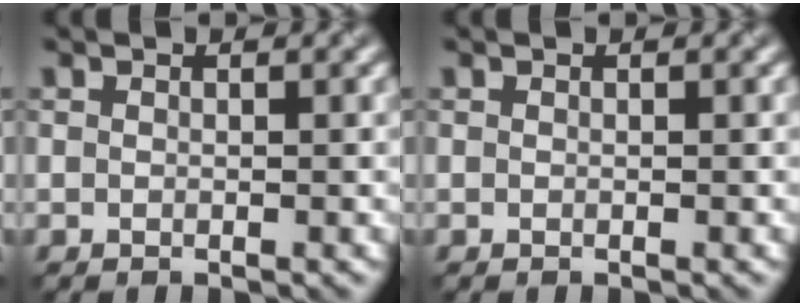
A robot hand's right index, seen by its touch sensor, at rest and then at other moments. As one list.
[{"total": 0.0}]